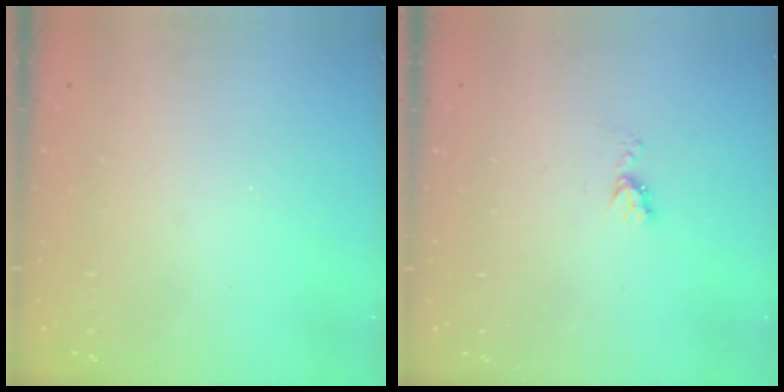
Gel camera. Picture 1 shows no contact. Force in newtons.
{"total": 5.1, "press": 5.1, "slide": 0.5}